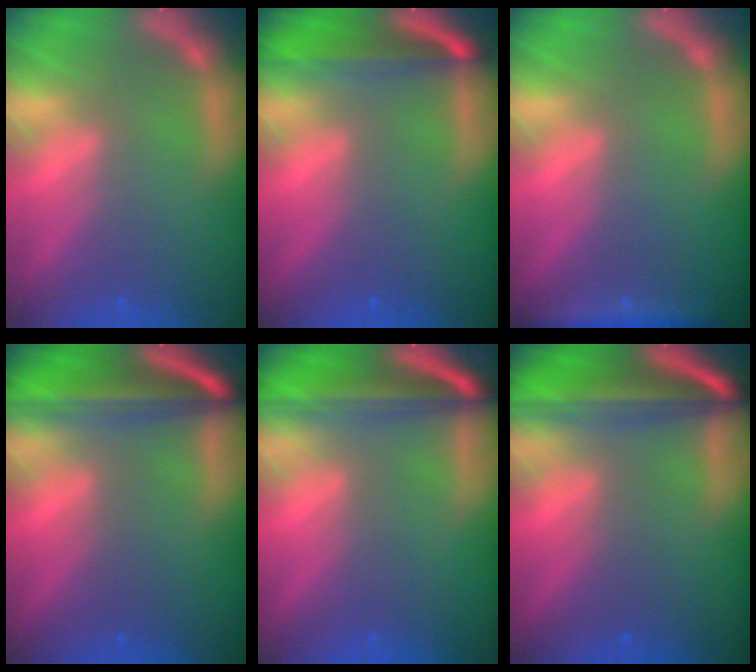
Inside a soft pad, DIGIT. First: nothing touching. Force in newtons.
{"total": 5.5}
{"total": 3.0}
{"total": 9.2}
{"total": 8.5}
{"total": 9.6}